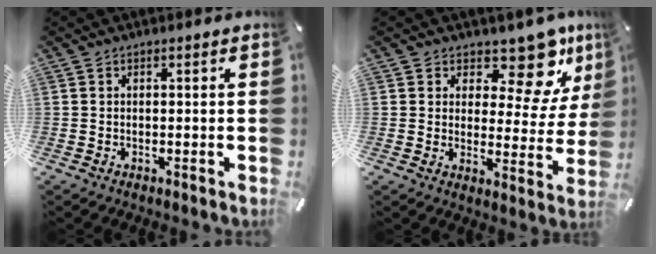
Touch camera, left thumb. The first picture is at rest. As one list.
[{"total": 12.4, "force": [9.2, 5.5, 6.2], "torque": [-0.084, -0.077, 0.158]}]